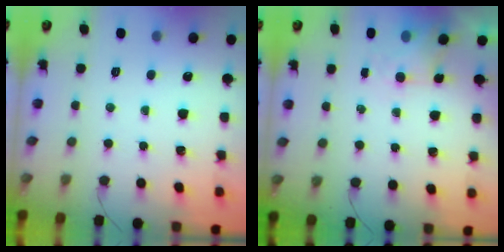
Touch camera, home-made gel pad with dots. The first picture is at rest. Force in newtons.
{"total": 3.8, "press": 3.7, "slide": 1.1}